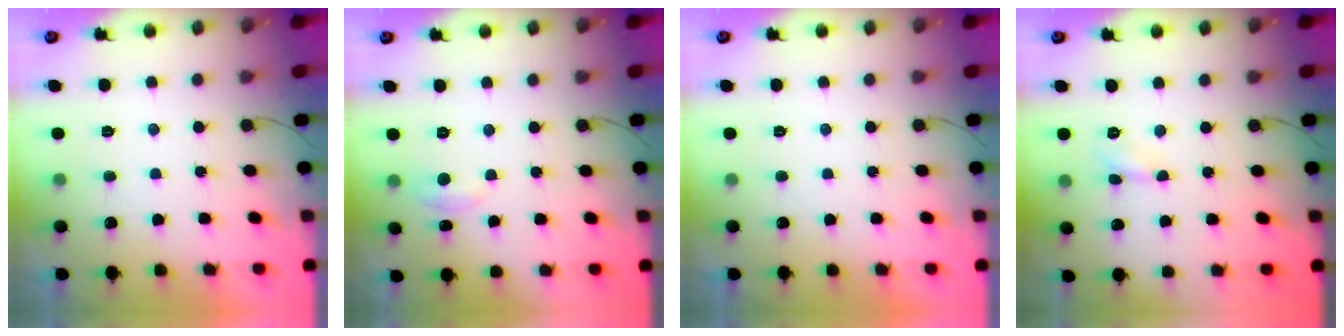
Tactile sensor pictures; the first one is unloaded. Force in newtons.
{"total": 3.7, "press": 3.6, "slide": 0.4}
{"total": 0.0}
{"total": 3.1, "press": 3.0, "slide": 0.4}